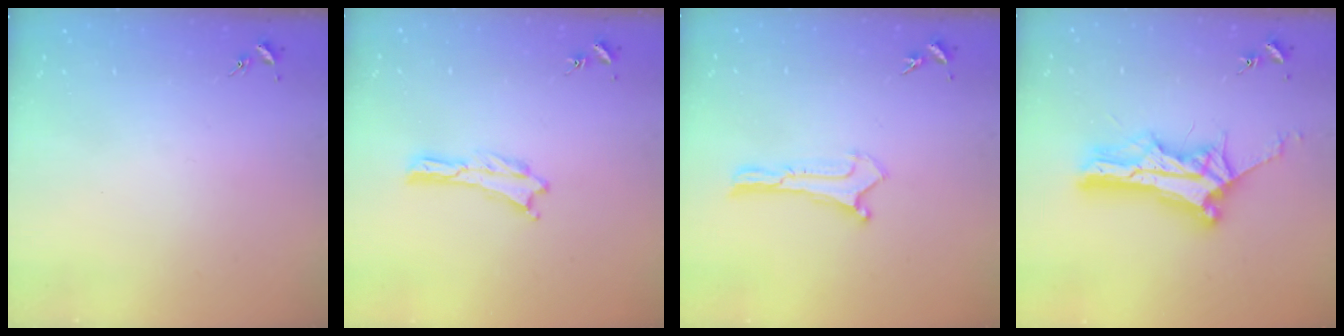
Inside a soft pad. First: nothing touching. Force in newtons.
{"total": 0.0}
{"total": 0.0}
{"total": 9.2, "press": 9.2, "slide": 0.4}